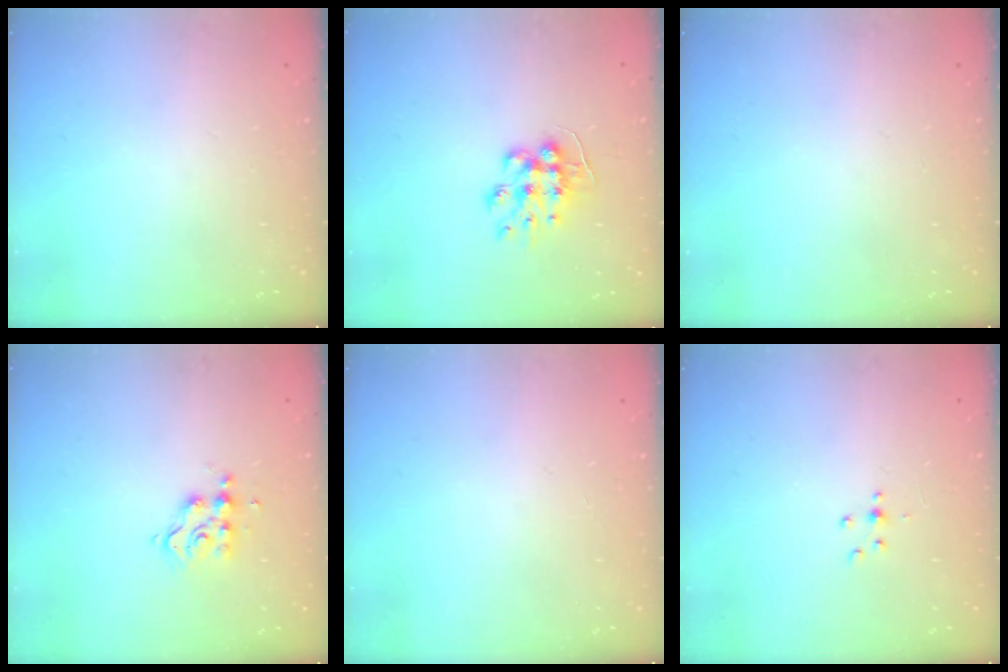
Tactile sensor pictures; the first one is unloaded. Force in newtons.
{"total": 9.1, "press": 9.1, "slide": 0.2}
{"total": 0.0}
{"total": 6.0, "press": 6.0, "slide": 0.3}
{"total": 0.7, "press": 0.7, "slide": 0.2}
{"total": 2.2, "press": 2.1, "slide": 0.5}